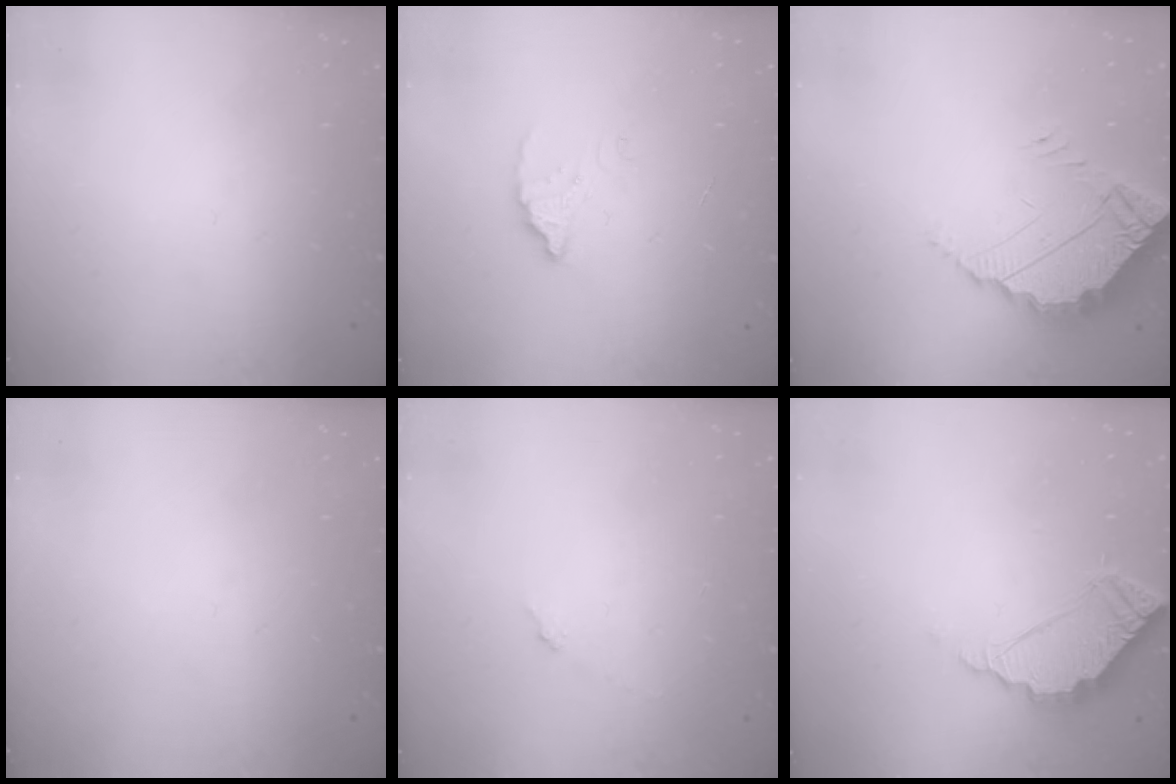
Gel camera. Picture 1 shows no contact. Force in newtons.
{"total": 3.0, "press": 3.0, "slide": 0.2}
{"total": 5.7, "press": 5.7, "slide": 0.5}
{"total": 0.0}
{"total": 3.6, "press": 3.6, "slide": 0.3}
{"total": 6.7, "press": 6.7, "slide": 0.2}